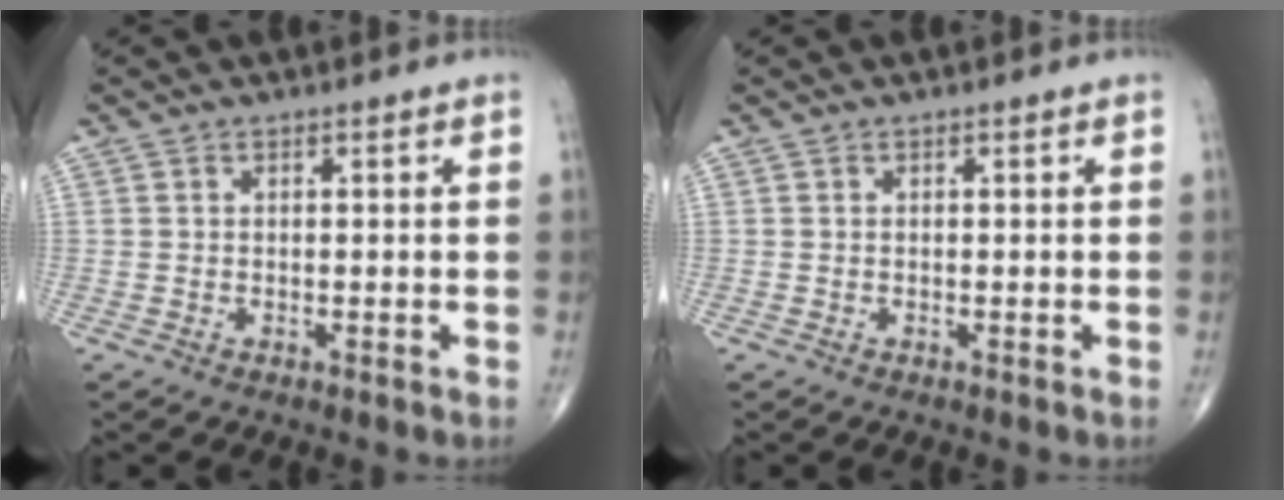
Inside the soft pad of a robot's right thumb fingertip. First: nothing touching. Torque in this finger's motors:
{"motor_torque": [-0.02, 0.02, -0.08, 0.03, 0.00]}